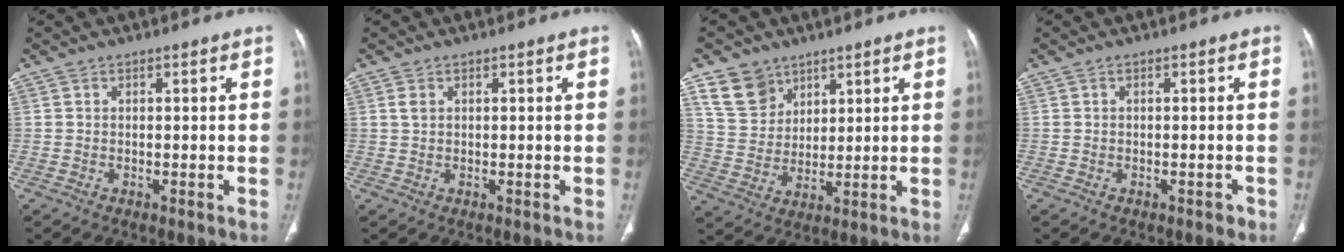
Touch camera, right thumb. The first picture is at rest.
{"total": 1.3, "force": [0.6, 0.8, 0.8], "torque": [-0.014, 0.006, 0.015]}
{"total": 8.7, "force": [5.6, 6.3, 2.3], "torque": [-0.015, -0.026, 0.120]}
{"total": 1.0, "force": [-0.7, 0.5, 0.5], "torque": [-0.008, 0.000, -0.008]}